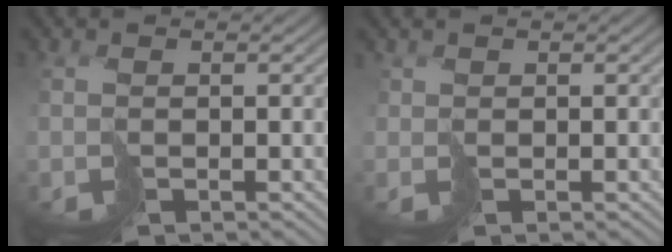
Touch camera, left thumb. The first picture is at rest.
{"total": 0.6, "force": [0.2, 0.3, -0.5], "torque": [0.011, -0.002, 0.008]}